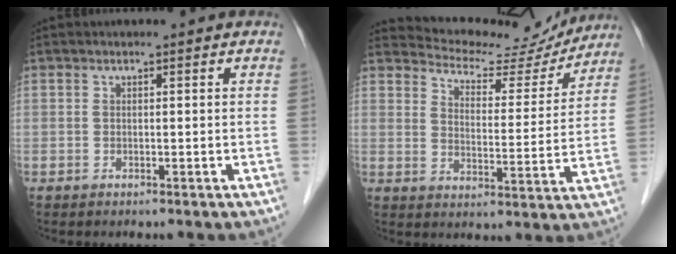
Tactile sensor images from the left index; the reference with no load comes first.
{"total": 14.1, "force": [13.7, 2.9, 2.0], "torque": [-0.025, -0.012, 0.180]}